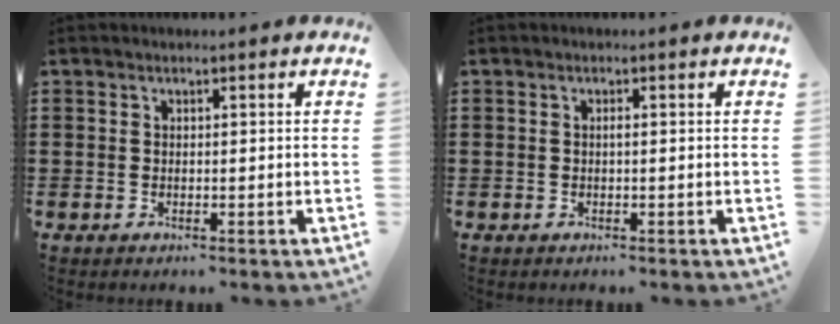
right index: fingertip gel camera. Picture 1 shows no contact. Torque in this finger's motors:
{"motor_torque": [0.40, -0.17, 0.13, 0.05]}